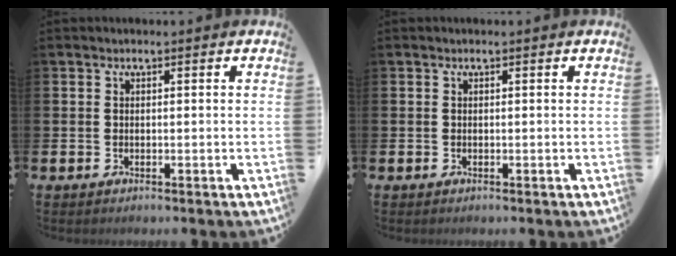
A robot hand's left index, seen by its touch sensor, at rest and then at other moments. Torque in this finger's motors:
{"motor_torque": [0.00, 0.00, 0.01, 0.00]}